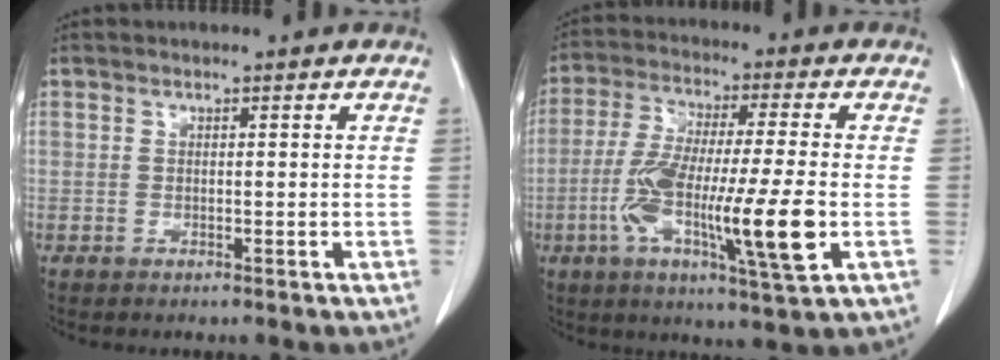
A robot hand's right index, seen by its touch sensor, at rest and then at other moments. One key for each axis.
{"total": 15.7, "fx": -3.8, "fy": 1.0, "fz": 15.2, "tx": -0.283, "ty": -0.017, "tz": -0.067}